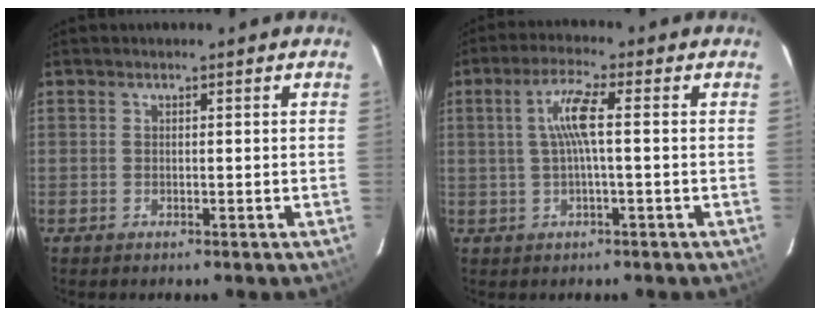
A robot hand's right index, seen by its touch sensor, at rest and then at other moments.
{"total": 5.7, "force": [0.3, 0.2, 5.7], "torque": [-0.111, 0.004, 0.008]}